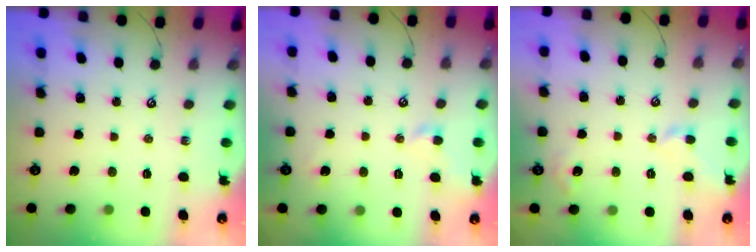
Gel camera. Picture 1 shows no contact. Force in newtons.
{"total": 0.0}
{"total": 1.2, "press": 1.2, "slide": 0.2}